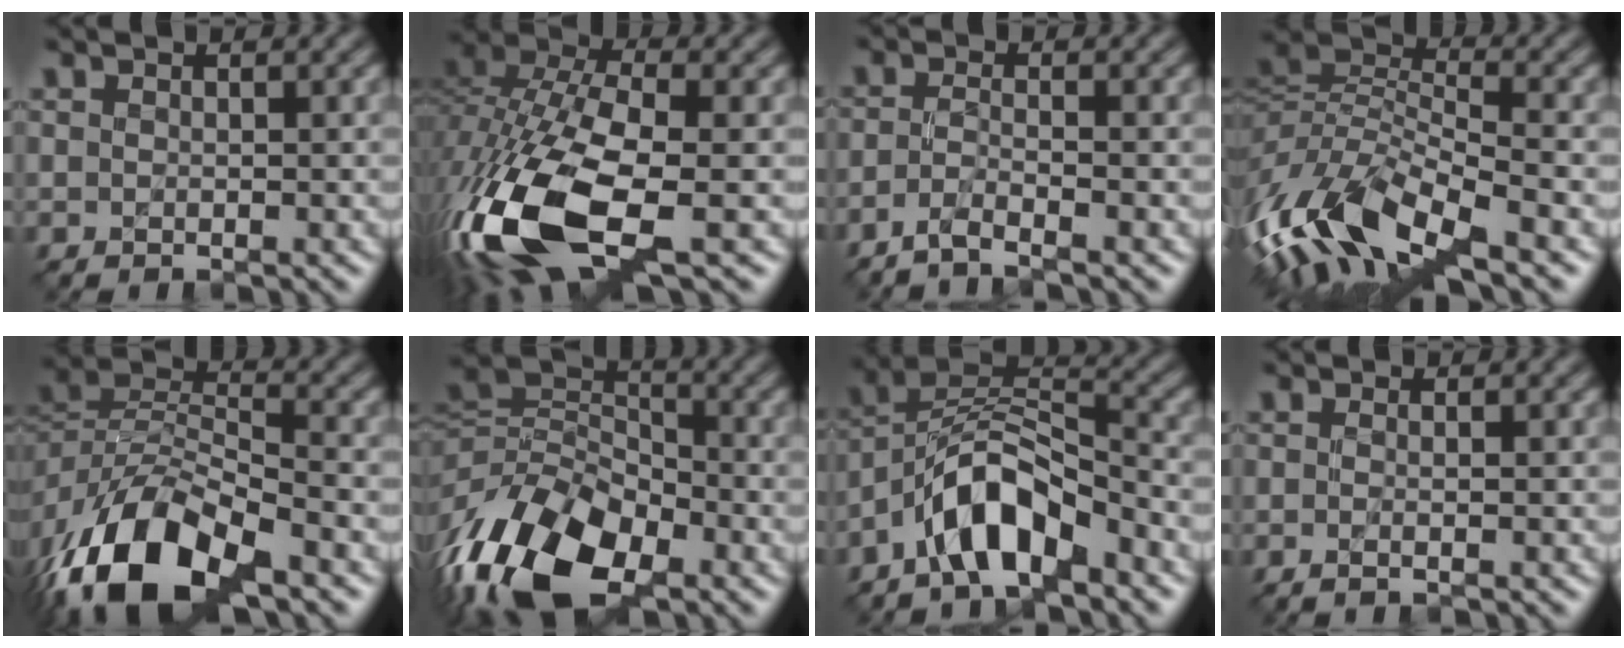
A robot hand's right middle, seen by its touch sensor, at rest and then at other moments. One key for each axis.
{"total": 14.9, "fx": -5.9, "fy": 7.1, "fz": 11.7, "tx": -0.281, "ty": -0.035, "tz": -0.107}
{"total": 2.7, "fx": -2.1, "fy": 0.4, "fz": 1.7, "tx": -0.035, "ty": -0.001, "tz": -0.055}
{"total": 10.9, "fx": -5.5, "fy": 4.2, "fz": 8.4, "tx": -0.163, "ty": 0.002, "tz": -0.114}
{"total": 12.1, "fx": -6.8, "fy": 6.0, "fz": 8.1, "tx": -0.160, "ty": -0.008, "tz": -0.127}
{"total": 12.7, "fx": -6.3, "fy": 7.1, "fz": 8.5, "tx": -0.173, "ty": -0.011, "tz": -0.127}
{"total": 6.7, "fx": -4.2, "fy": 2.6, "fz": 4.6, "tx": -0.075, "ty": 0.018, "tz": -0.080}
{"total": 1.9, "fx": 0.0, "fy": 1.1, "fz": 1.6, "tx": -0.010, "ty": -0.002, "tz": -0.020}